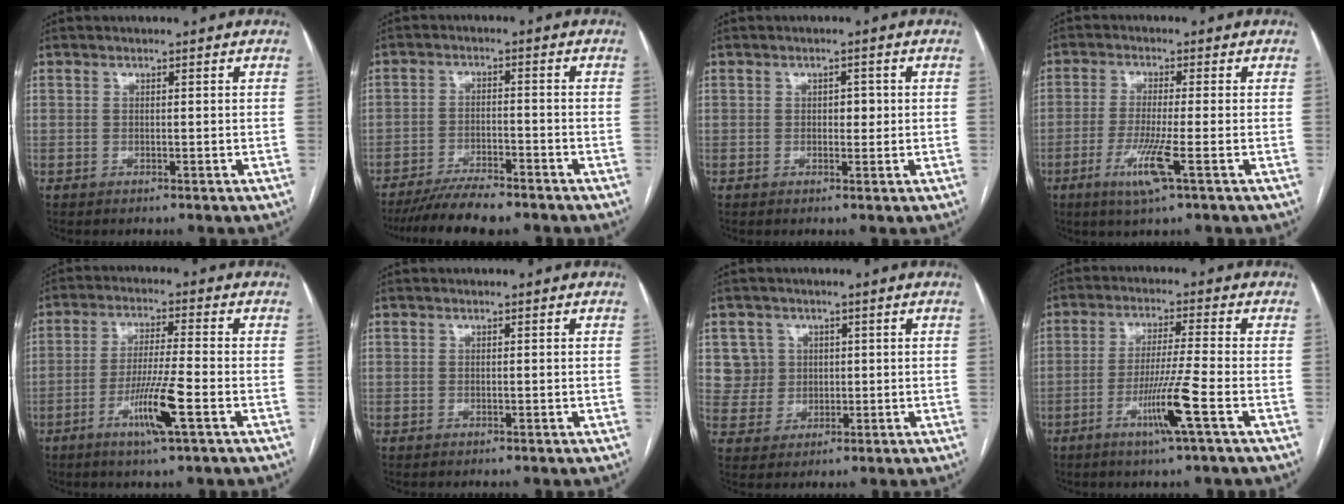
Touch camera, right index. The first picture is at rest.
{"total": 8.8, "force": [-7.7, 1.2, 4.1], "torque": [-0.061, -0.019, -0.127]}
{"total": 1.7, "force": [0.1, 1.0, 1.4], "torque": [-0.015, 0.002, 0.001]}
{"total": 6.3, "force": [-2.6, -0.3, 5.8], "torque": [-0.116, -0.018, -0.050]}
{"total": 8.4, "force": [-3.4, -0.2, 7.6], "torque": [-0.146, -0.012, -0.063]}
{"total": 0.0}
{"total": 5.2, "force": [1.7, 4.9, -0.2], "torque": [0.014, 0.012, 0.038]}
{"total": 8.0, "force": [-3.4, -1.2, 7.2], "torque": [-0.137, -0.015, -0.066]}